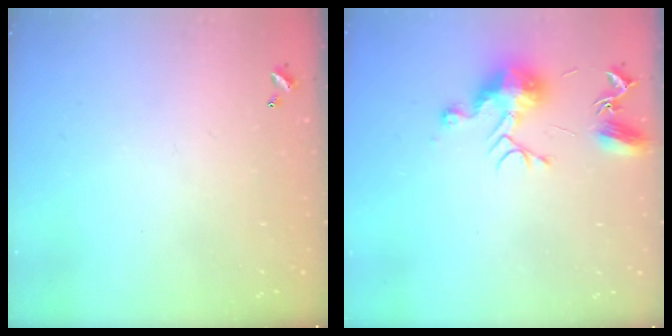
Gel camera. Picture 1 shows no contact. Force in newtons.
{"total": 9.6, "press": 9.6, "slide": 0.4}